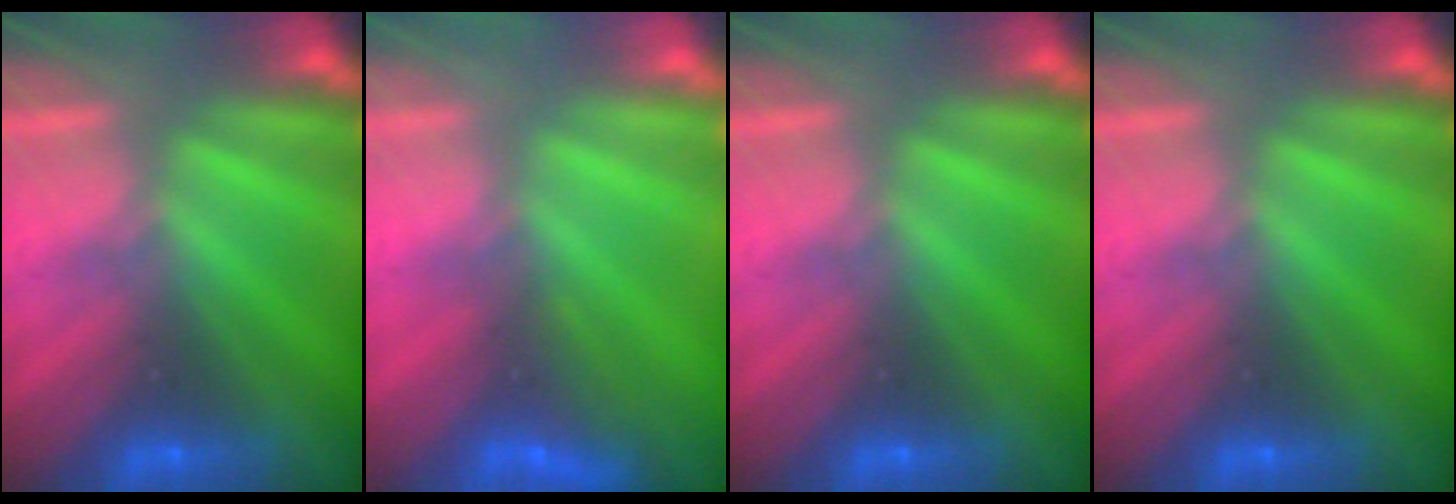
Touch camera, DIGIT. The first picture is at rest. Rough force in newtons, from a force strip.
{"total": 3.9}
{"total": 0.0}
{"total": 0.0}